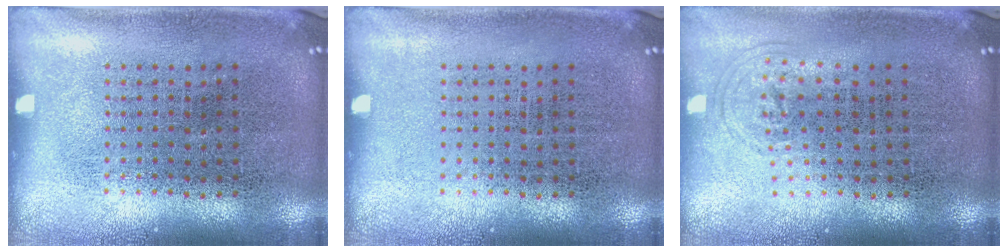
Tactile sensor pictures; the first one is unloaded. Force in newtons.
{"total": 0.0}
{"total": 0.8, "press": 0.6, "slide": 0.5}